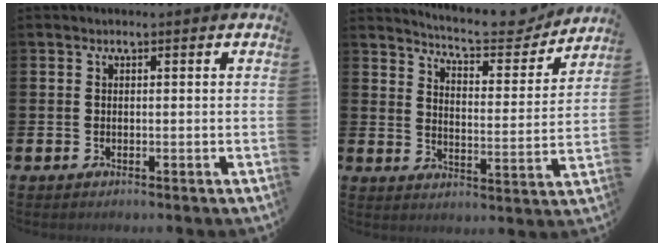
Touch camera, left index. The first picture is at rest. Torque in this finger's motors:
{"motor_torque": [0.99, -1.15, 0.26, 0.06]}